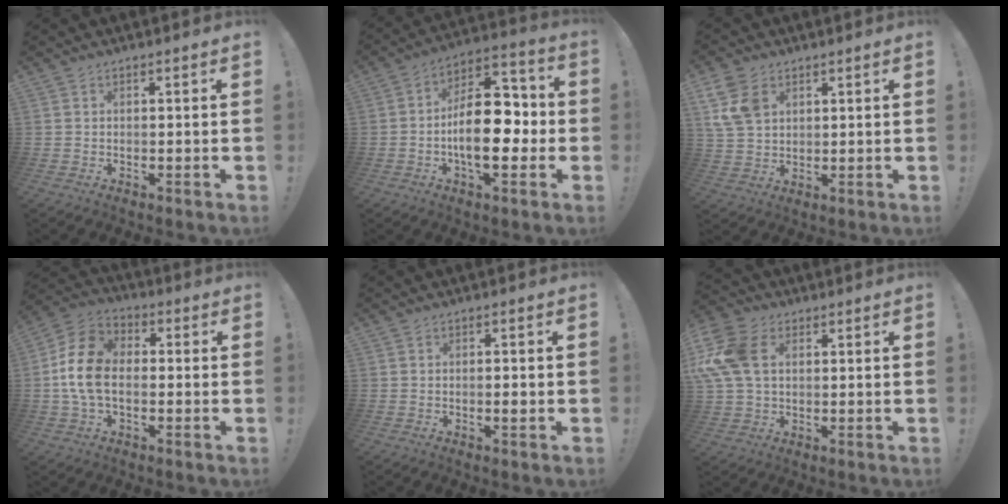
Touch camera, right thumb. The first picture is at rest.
{"total": 19.4, "force": [-3.2, 10.0, 16.4], "torque": [-0.258, 0.022, -0.049]}
{"total": 9.5, "force": [4.1, 6.7, 5.4], "torque": [-0.113, -0.002, 0.083]}
{"total": 13.5, "force": [-1.6, 9.4, 9.6], "torque": [-0.184, 0.026, -0.025]}
{"total": 1.7, "force": [-0.6, 0.2, 1.6], "torque": [-0.021, -0.001, -0.012]}
{"total": 15.7, "force": [3.3, 10.7, 11.0], "torque": [-0.223, 0.003, 0.065]}